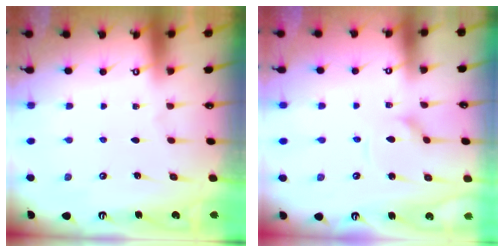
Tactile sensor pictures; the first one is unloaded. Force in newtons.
{"total": 2.0, "press": 2.0, "slide": 0.3}